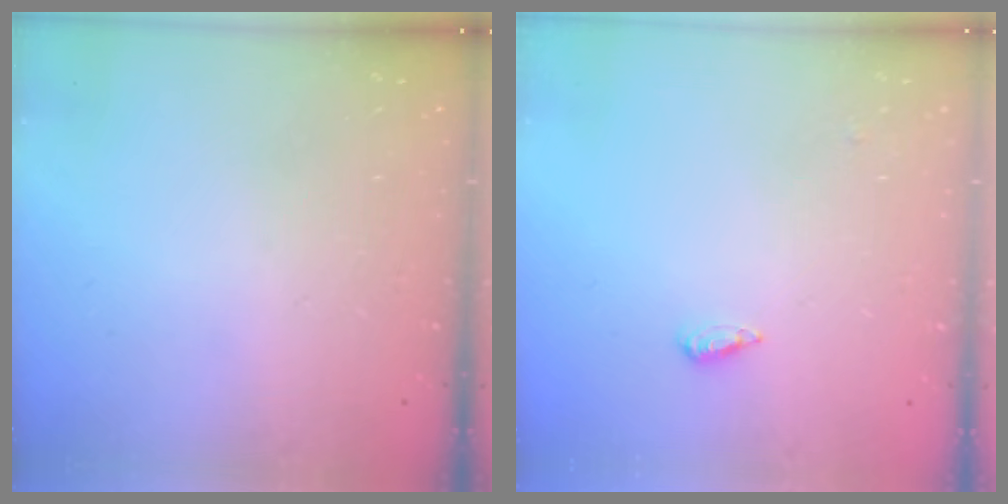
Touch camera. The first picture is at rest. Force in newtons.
{"total": 2.2, "press": 2.2, "slide": 0.5}